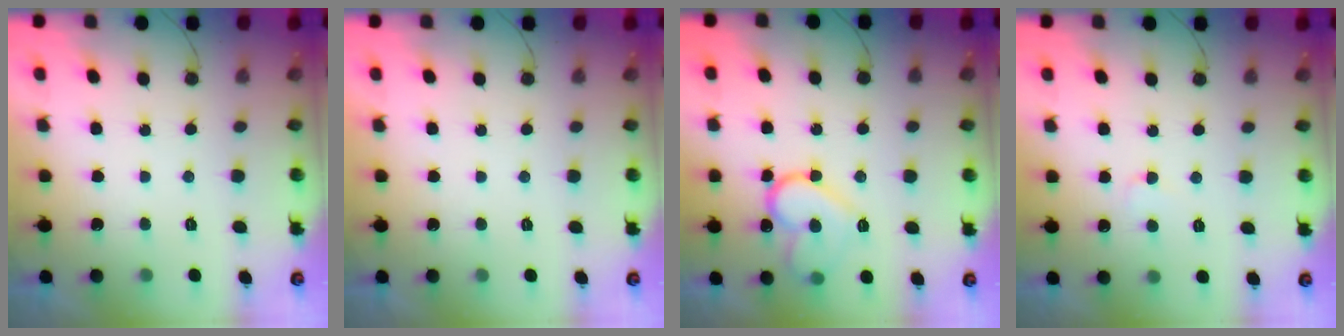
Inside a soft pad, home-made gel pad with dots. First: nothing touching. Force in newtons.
{"total": 1.7, "press": 1.6, "slide": 0.1}
{"total": 14.0, "press": 13.9, "slide": 1.5}
{"total": 3.0, "press": 3.0, "slide": 0.3}